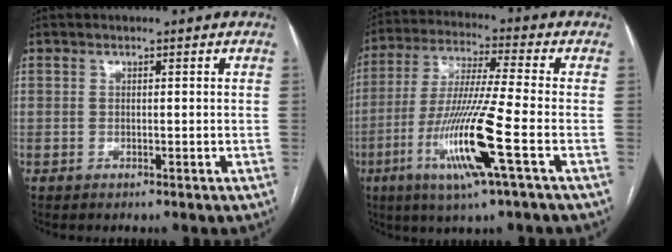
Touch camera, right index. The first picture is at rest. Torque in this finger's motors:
{"motor_torque": [2.09, -0.05, 1.05, 0.21]}